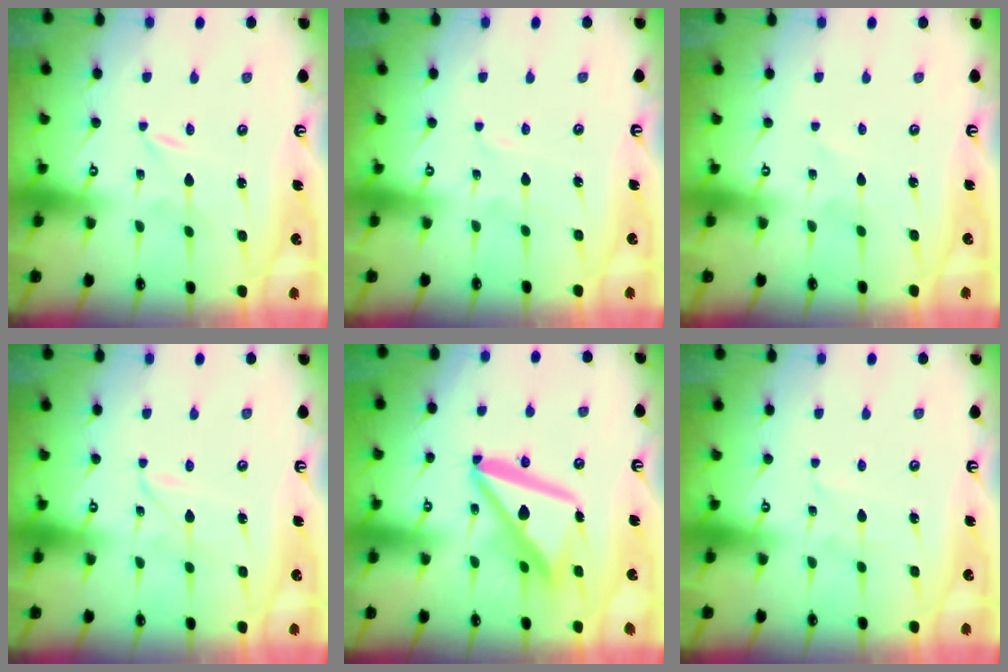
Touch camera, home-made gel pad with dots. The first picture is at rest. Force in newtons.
{"total": 2.2, "press": 2.2, "slide": 0.3}
{"total": 0.7, "press": 0.7, "slide": 0.0}
{"total": 1.9, "press": 1.9, "slide": 0.2}
{"total": 14.8, "press": 14.7, "slide": 1.7}
{"total": 1.4, "press": 1.4, "slide": 0.1}